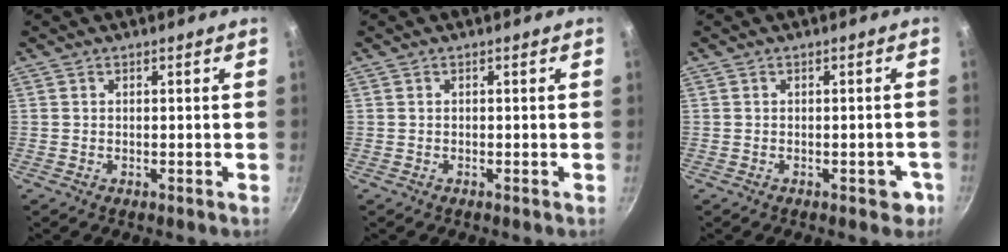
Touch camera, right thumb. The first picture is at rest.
{"total": 0.0}
{"total": 3.4, "force": [-1.4, 1.8, 2.5], "torque": [-0.010, 0.013, -0.015]}